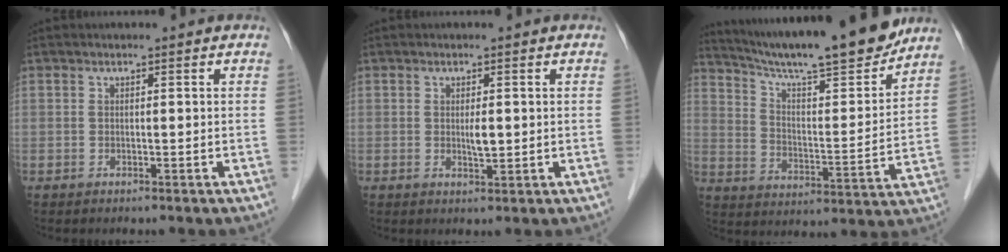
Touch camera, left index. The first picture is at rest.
{"total": 1.7, "force": [-0.2, 0.4, 1.7], "torque": [-0.031, -0.009, -0.003]}
{"total": 20.1, "force": [17.7, 0.7, 9.5], "torque": [-0.157, -0.021, 0.266]}